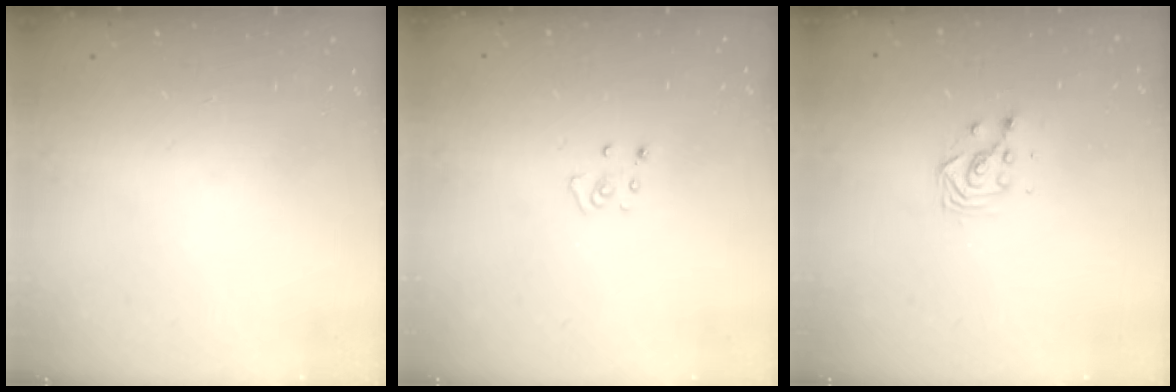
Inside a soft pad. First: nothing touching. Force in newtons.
{"total": 3.1, "press": 3.1, "slide": 0.2}
{"total": 3.4, "press": 3.4, "slide": 0.2}